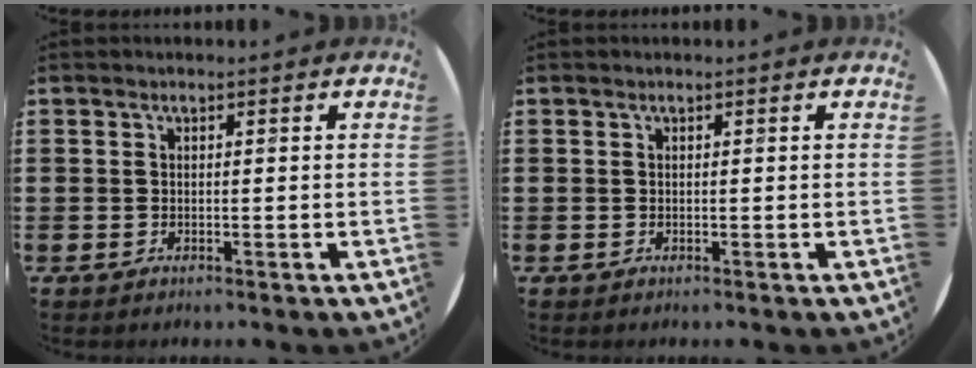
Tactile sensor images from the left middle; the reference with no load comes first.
{"total": 0.0}